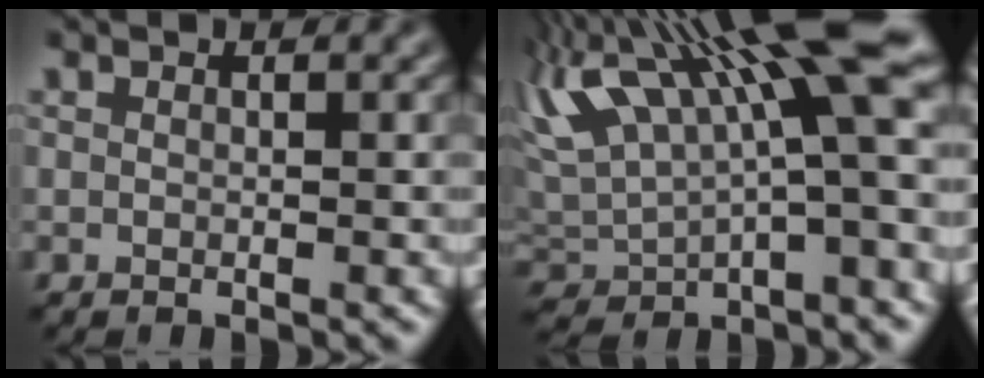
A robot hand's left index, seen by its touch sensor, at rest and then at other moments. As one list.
[{"total": 14.7, "force": [4.2, 4.7, 13.3], "torque": [-0.247, 0.013, 0.080]}]